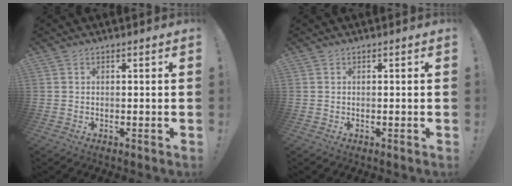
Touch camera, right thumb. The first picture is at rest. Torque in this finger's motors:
{"motor_torque": [-0.01, -0.22, 0.04, -0.39, 0.00]}